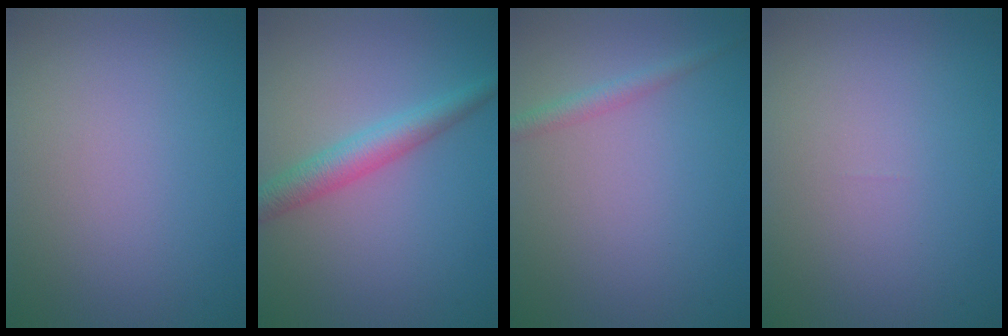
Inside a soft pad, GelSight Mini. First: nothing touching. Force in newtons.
{"total": 3.6, "press": 3.6, "slide": 0.1}
{"total": 1.5, "press": 1.5, "slide": 0.0}
{"total": 0.0}